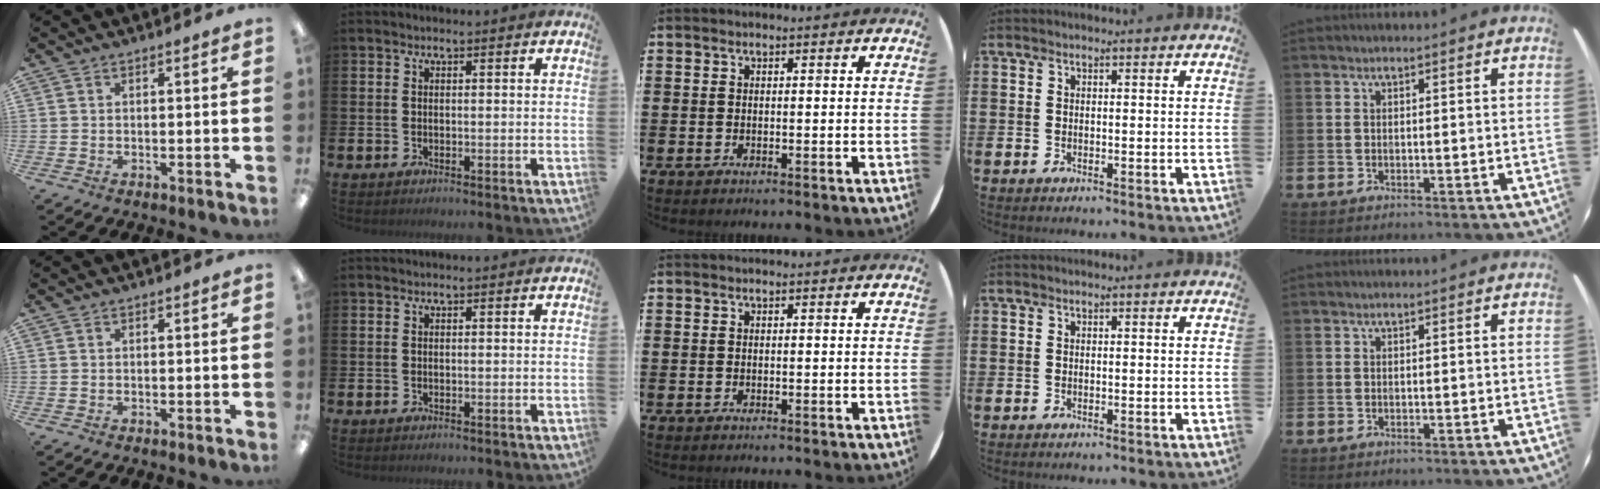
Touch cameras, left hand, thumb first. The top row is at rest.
{}